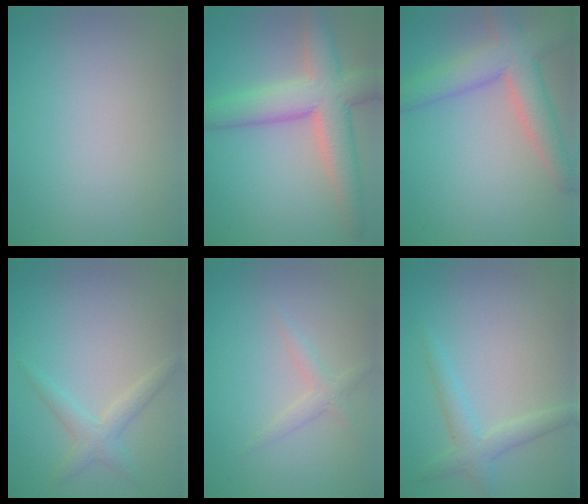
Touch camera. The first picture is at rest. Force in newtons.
{"total": 7.3, "press": 7.3, "slide": 0.6}
{"total": 5.9, "press": 5.8, "slide": 0.3}
{"total": 2.0, "press": 2.0, "slide": 0.1}
{"total": 1.5, "press": 1.5, "slide": 0.0}
{"total": 2.4, "press": 2.4, "slide": 0.1}